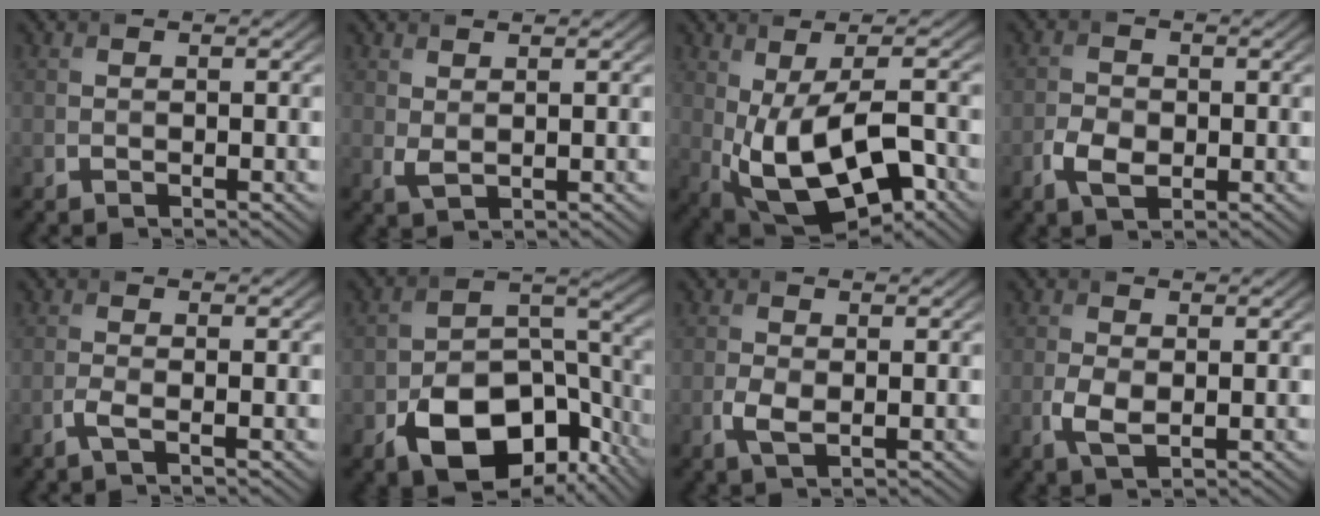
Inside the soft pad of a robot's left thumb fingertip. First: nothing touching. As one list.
[{"total": 1.6, "force": [0.8, 0.7, 1.1], "torque": [-0.032, -0.003, 0.020]}, {"total": 12.8, "force": [-2.8, 6.0, 11.0], "torque": [-0.210, -0.016, -0.037]}, {"total": 3.4, "force": [-1.1, 2.2, 2.2], "torque": [-0.050, -0.005, -0.026]}, {"total": 1.6, "force": [-0.9, 0.2, 1.4], "torque": [-0.033, 0.004, -0.024]}, {"total": 13.4, "force": [-6.8, 7.9, 8.4], "torque": [-0.143, -0.028, -0.114]}, {"total": 2.3, "force": [-0.5, 1.2, 1.9], "torque": [-0.048, -0.005, -0.009]}, {"total": 3.0, "force": [-0.5, 1.6, 2.5], "torque": [-0.060, -0.006, -0.008]}]